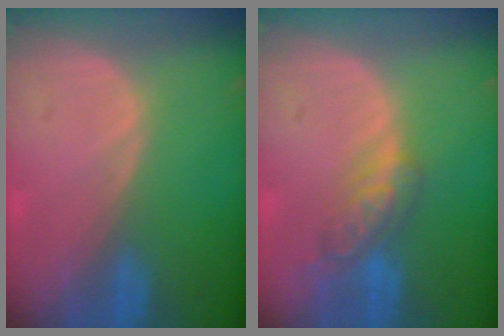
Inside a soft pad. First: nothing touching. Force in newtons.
{"total": 5.5, "press": 5.0, "slide": 2.4}